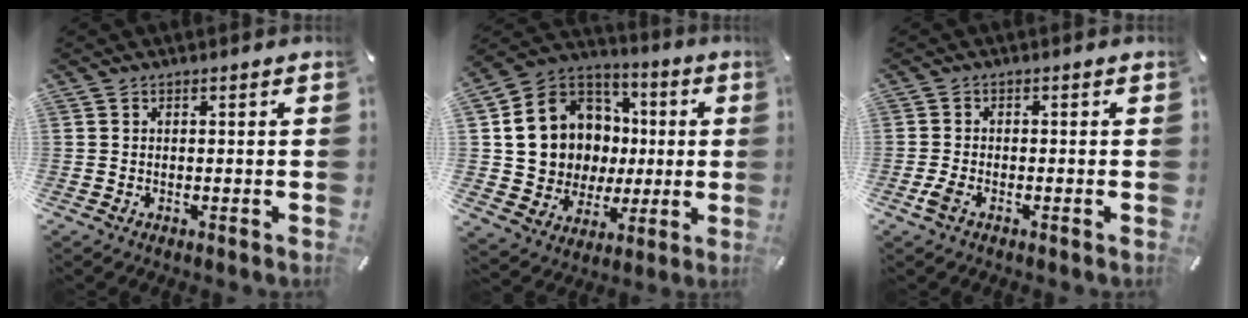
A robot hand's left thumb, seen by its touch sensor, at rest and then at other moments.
{"total": 14.9, "force": [1.8, 14.0, 4.7], "torque": [-0.107, -0.018, 0.059]}
{"total": 2.5, "force": [-1.3, 1.1, 1.7], "torque": [-0.043, 0.000, -0.027]}